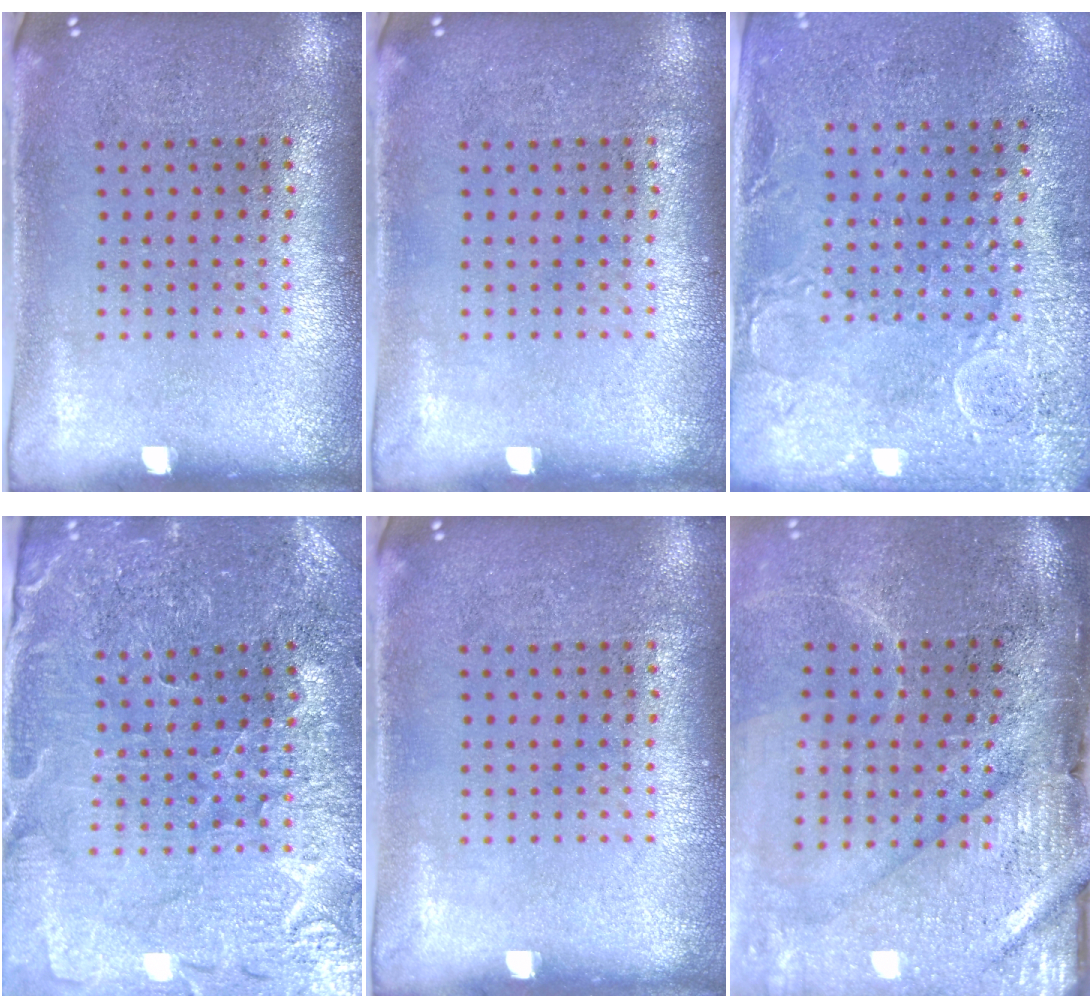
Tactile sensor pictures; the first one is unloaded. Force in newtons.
{"total": 0.0}
{"total": 2.9, "press": 2.3, "slide": 1.7}
{"total": 1.8, "press": 1.8, "slide": 0.2}
{"total": 0.0}
{"total": 4.2, "press": 3.6, "slide": 2.3}